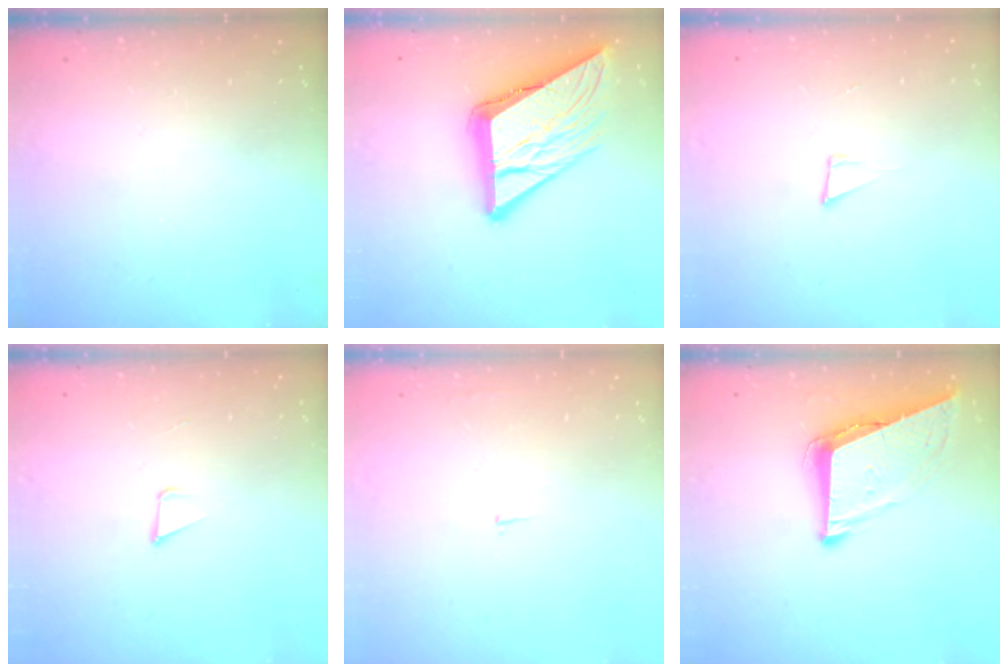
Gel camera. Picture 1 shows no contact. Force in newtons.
{"total": 16.6, "press": 16.5, "slide": 1.7}
{"total": 4.8, "press": 3.6, "slide": 3.2}
{"total": 3.4, "press": 2.2, "slide": 2.6}
{"total": 2.3, "press": 2.3, "slide": 0.2}
{"total": 9.2, "press": 8.8, "slide": 2.7}